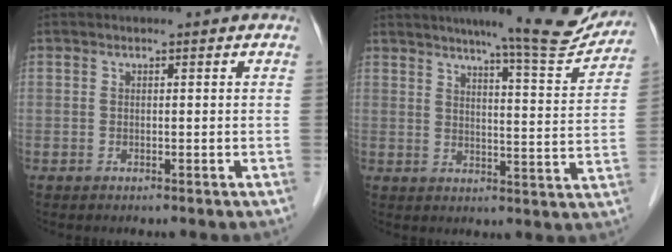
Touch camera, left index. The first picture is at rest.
{"total": 13.9, "force": [12.7, 0.4, 5.8], "torque": [-0.072, -0.023, 0.154]}